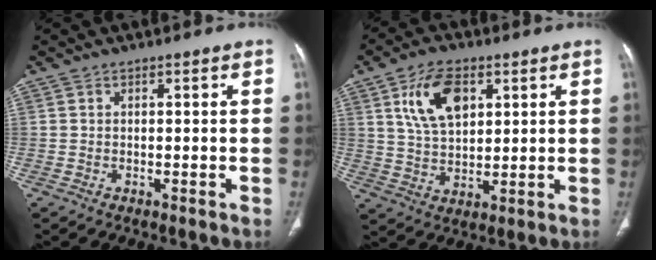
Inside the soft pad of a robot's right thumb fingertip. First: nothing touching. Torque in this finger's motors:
{"motor_torque": [-0.13, 0.37, 0.33, 0.10, 0.21]}